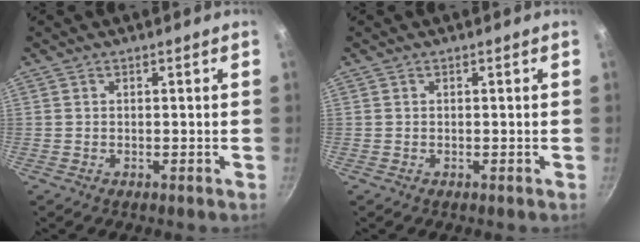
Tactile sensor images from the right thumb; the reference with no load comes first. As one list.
[{"total": 0.0}]